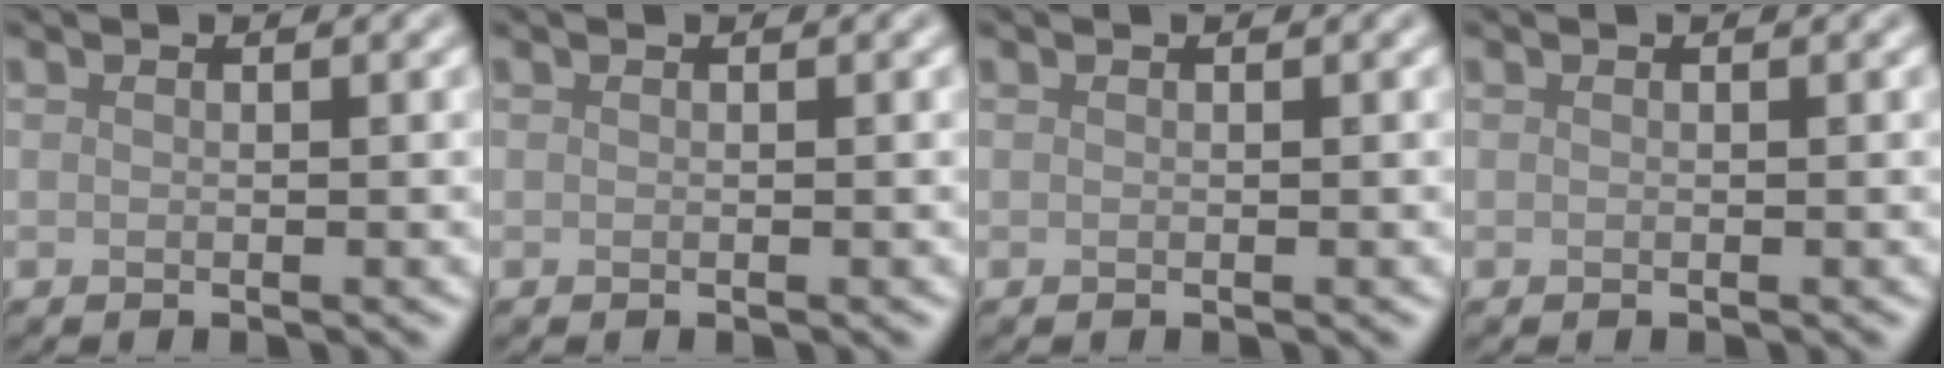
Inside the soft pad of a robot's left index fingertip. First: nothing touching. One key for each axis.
{"total": 0.0}
{"total": 0.0}
{"total": 0.0}